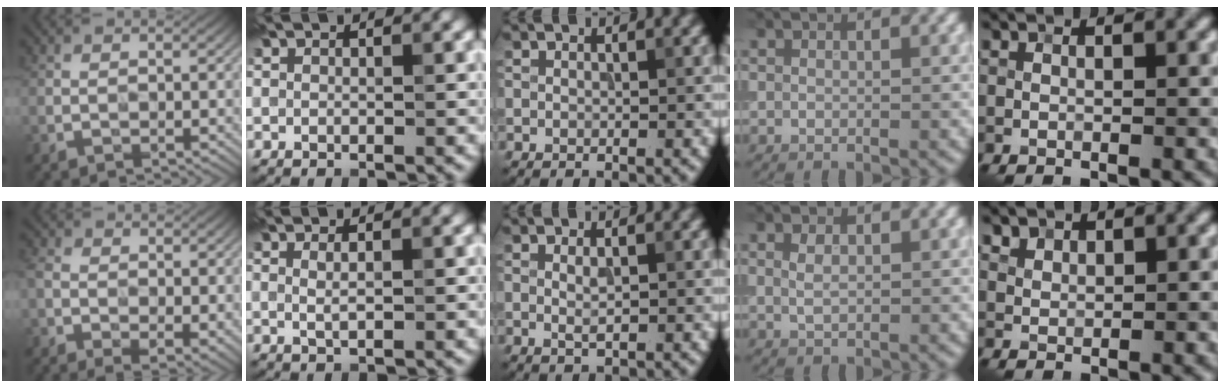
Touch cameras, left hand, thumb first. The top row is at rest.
{"thumb": {"total": 6.4, "force": [-1.3, 3.7, 5.1], "torque": [-0.124, -0.013, -0.020]}, "index": {"total": 1.2, "force": [0.3, 0.4, 1.1], "torque": [-0.018, -0.001, 0.004]}, "middle": {"total": 1.2, "force": [0.1, 0.4, 1.1], "torque": [-0.023, -0.002, 0.004]}, "ring": {"total": 1.4, "force": [0.3, 0.8, 1.1], "torque": [-0.024, -0.001, 0.008]}, "little": {"total": 1.5, "force": [1.1, 0.8, 0.4], "torque": [-0.011, -0.007, 0.031]}}